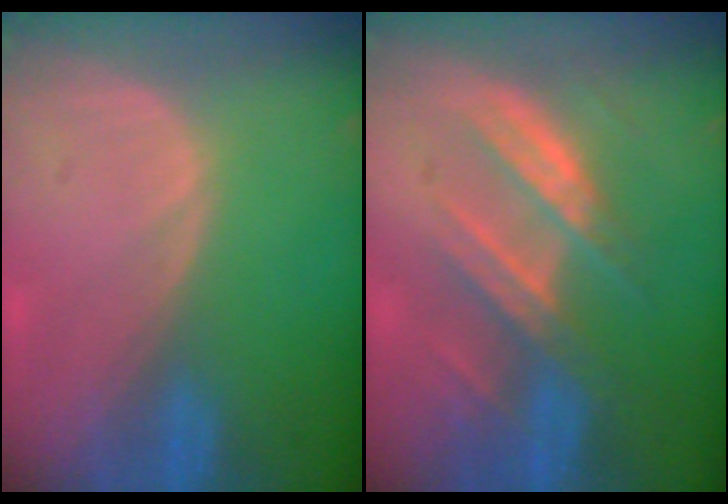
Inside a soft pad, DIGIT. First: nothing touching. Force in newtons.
{"total": 7.4, "press": 7.1, "slide": 2.1}